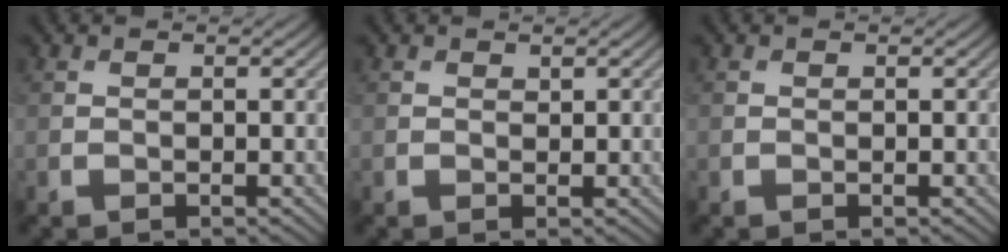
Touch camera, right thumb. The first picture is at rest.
{"total": 0.5, "force": [0.4, 0.3, 0.2], "torque": [0.000, 0.000, 0.007]}
{"total": 0.0}